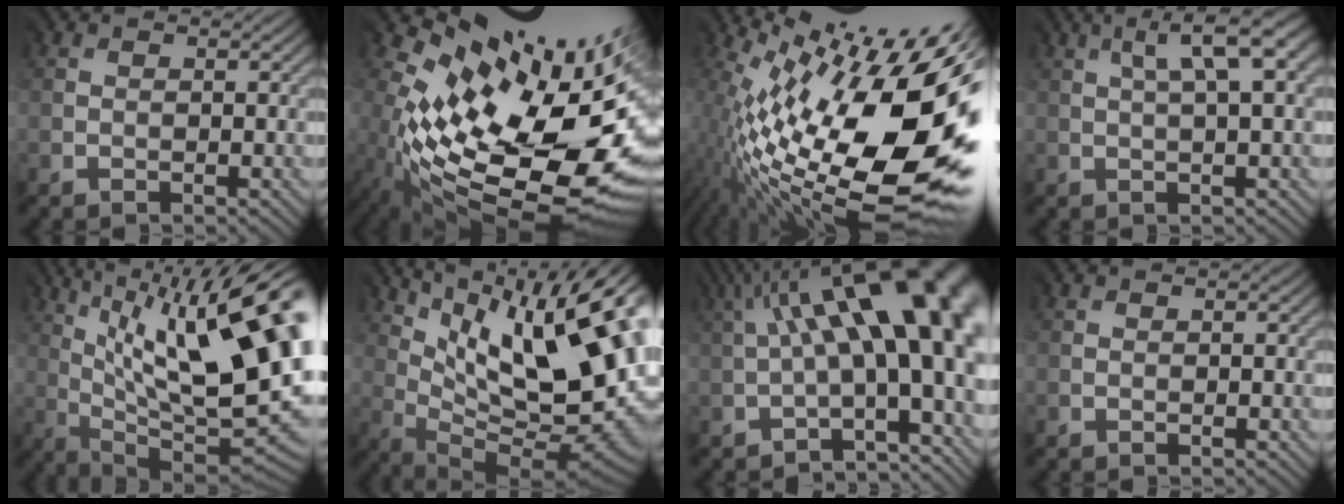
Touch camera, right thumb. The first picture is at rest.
{"total": 16.8, "force": [-0.5, 8.2, 14.7], "torque": [-0.252, -0.055, 0.018]}
{"total": 18.6, "force": [1.7, 6.8, 17.2], "torque": [-0.291, -0.026, 0.025]}
{"total": 5.1, "force": [1.7, 0.4, 4.8], "torque": [-0.075, 0.012, 0.031]}
{"total": 18.5, "force": [5.2, 6.3, 16.6], "torque": [-0.226, 0.030, 0.081]}
{"total": 19.0, "force": [7.2, 6.5, 16.3], "torque": [-0.232, 0.032, 0.124]}
{"total": 15.4, "force": [1.4, 5.0, 14.5], "torque": [-0.209, 0.031, 0.025]}
{"total": 0.0}